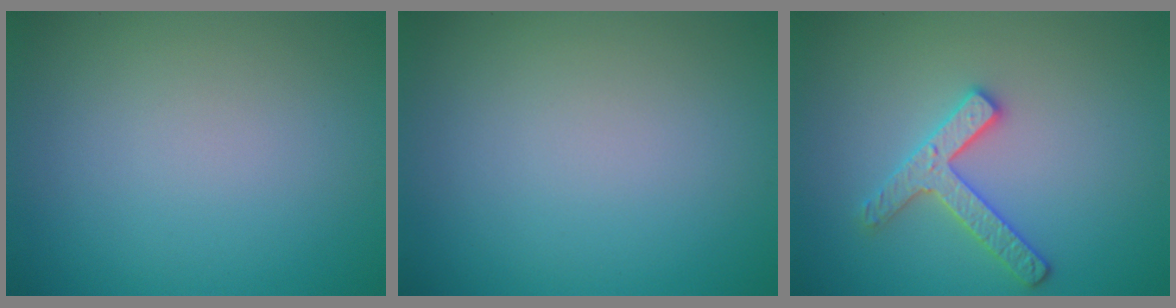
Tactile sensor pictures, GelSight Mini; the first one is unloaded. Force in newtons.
{"total": 0.0}
{"total": 2.9, "press": 2.8, "slide": 0.6}